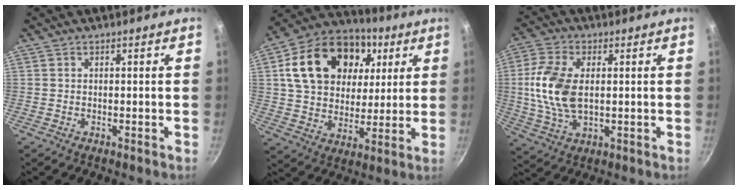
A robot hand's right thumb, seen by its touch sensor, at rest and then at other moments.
{"total": 23.2, "force": [7.4, 16.8, 14.2], "torque": [-0.234, 0.010, 0.120]}
{"total": 12.3, "force": [0.9, 7.1, 10.0], "torque": [-0.200, 0.003, 0.015]}